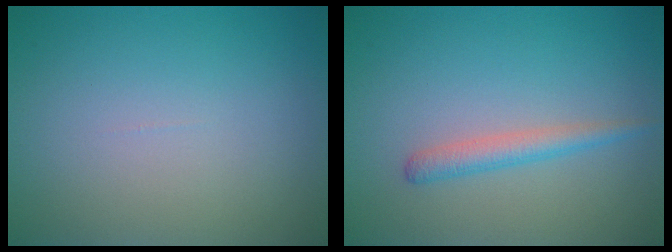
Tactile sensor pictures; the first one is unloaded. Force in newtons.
{"total": 1.9, "press": 1.9, "slide": 0.1}